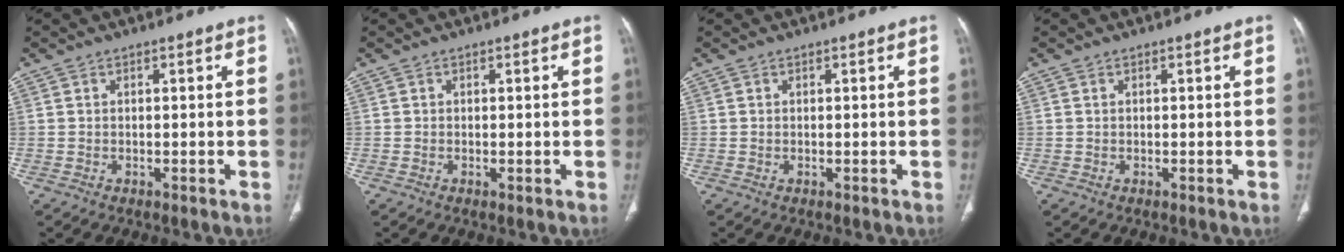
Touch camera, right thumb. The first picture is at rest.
{"total": 0.0}
{"total": 0.0}
{"total": 0.0}